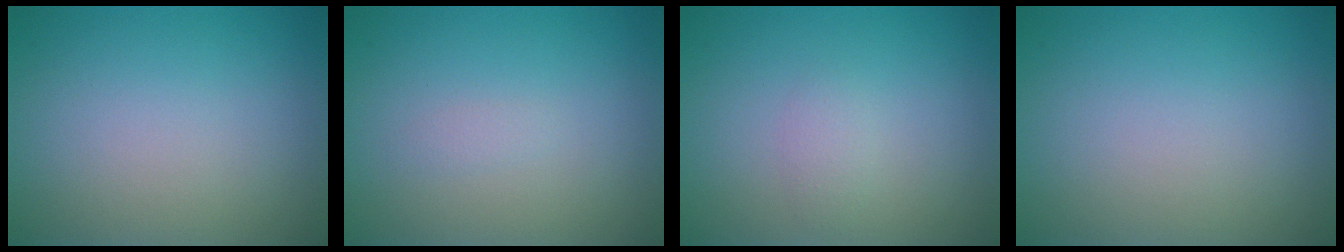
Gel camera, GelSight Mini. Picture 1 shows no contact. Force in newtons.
{"total": 0.5, "press": 0.5, "slide": 0.0}
{"total": 1.1, "press": 1.1, "slide": 0.0}
{"total": 0.0}